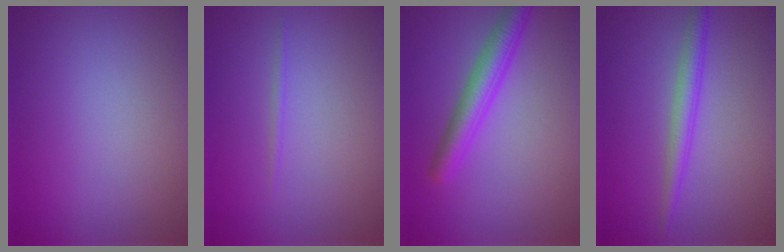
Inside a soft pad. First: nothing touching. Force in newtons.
{"total": 0.5, "press": 0.5, "slide": 0.1}
{"total": 3.8, "press": 3.8, "slide": 0.1}
{"total": 2.3, "press": 2.3, "slide": 0.1}